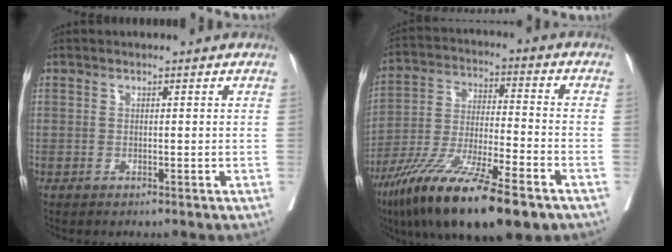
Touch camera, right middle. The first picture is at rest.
{"total": 19.4, "force": [-12.6, 2.8, 14.5], "torque": [-0.256, -0.044, -0.223]}